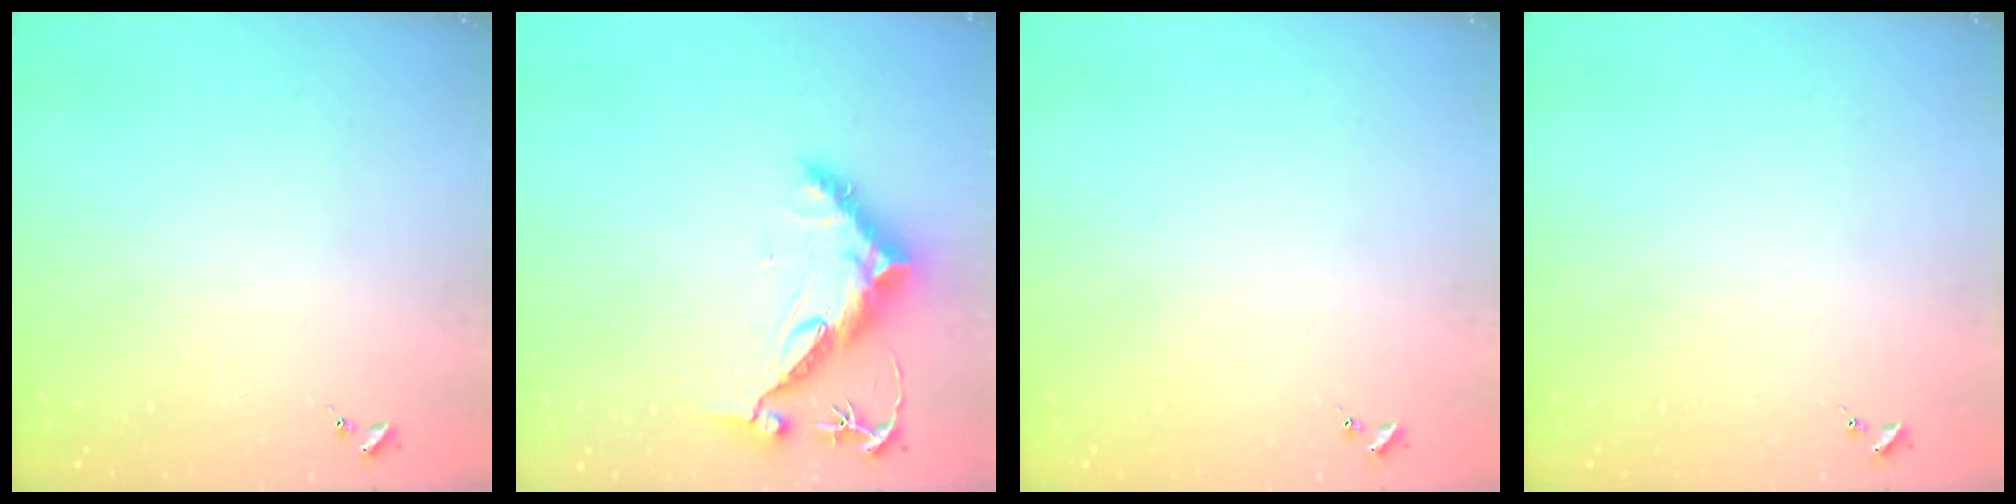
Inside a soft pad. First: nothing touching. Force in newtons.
{"total": 12.9, "press": 12.8, "slide": 0.9}
{"total": 0.0}
{"total": 0.0}